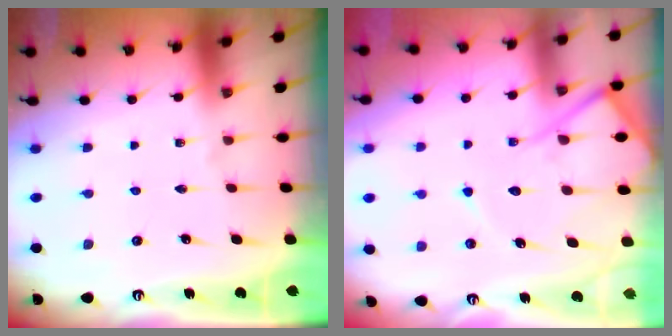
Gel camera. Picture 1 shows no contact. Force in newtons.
{"total": 11.9, "press": 11.8, "slide": 1.3}